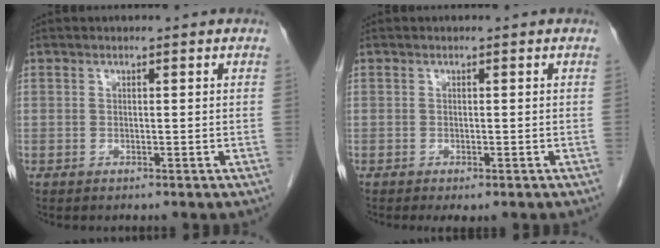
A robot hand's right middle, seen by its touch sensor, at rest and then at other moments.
{"total": 1.9, "force": [-1.3, 0.6, 1.2], "torque": [-0.013, -0.005, -0.015]}